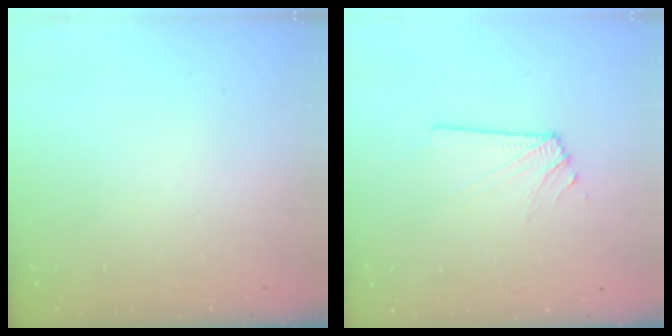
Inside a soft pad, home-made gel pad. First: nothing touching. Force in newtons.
{"total": 2.9, "press": 2.8, "slide": 0.5}